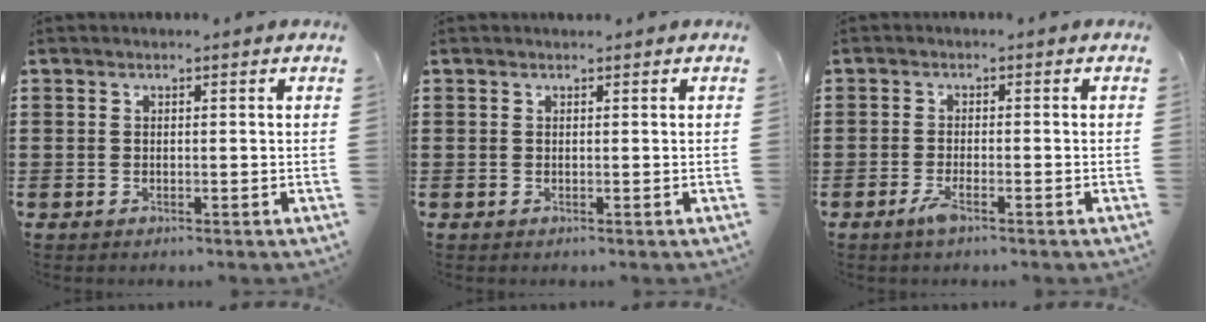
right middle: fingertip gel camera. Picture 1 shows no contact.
{"total": 0.0}
{"total": 2.4, "force": [-1.3, 0.4, 2.0], "torque": [-0.048, -0.007, -0.027]}